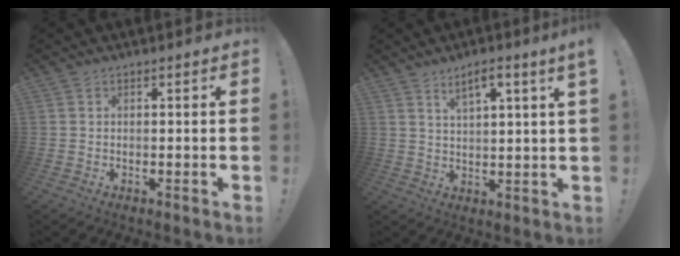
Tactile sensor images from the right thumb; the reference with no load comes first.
{"total": 5.2, "force": [3.4, 0.1, 4.0], "torque": [-0.066, -0.013, 0.052]}